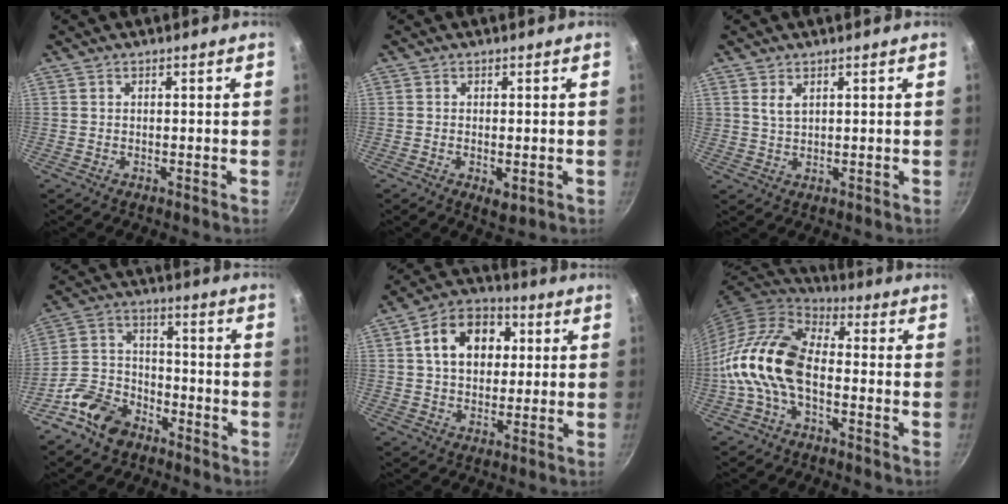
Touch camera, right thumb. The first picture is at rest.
{"total": 3.0, "force": [-0.8, 1.4, 2.5], "torque": [-0.041, -0.010, -0.010]}
{"total": 2.6, "force": [1.2, 1.5, 1.8], "torque": [-0.031, -0.005, 0.027]}
{"total": 11.5, "force": [-7.1, 7.4, 5.2], "torque": [-0.075, 0.062, -0.141]}
{"total": 13.4, "force": [3.1, 9.8, 8.6], "torque": [-0.110, 0.017, 0.038]}
{"total": 14.3, "force": [-3.3, 8.2, 11.2], "torque": [-0.204, 0.038, -0.079]}